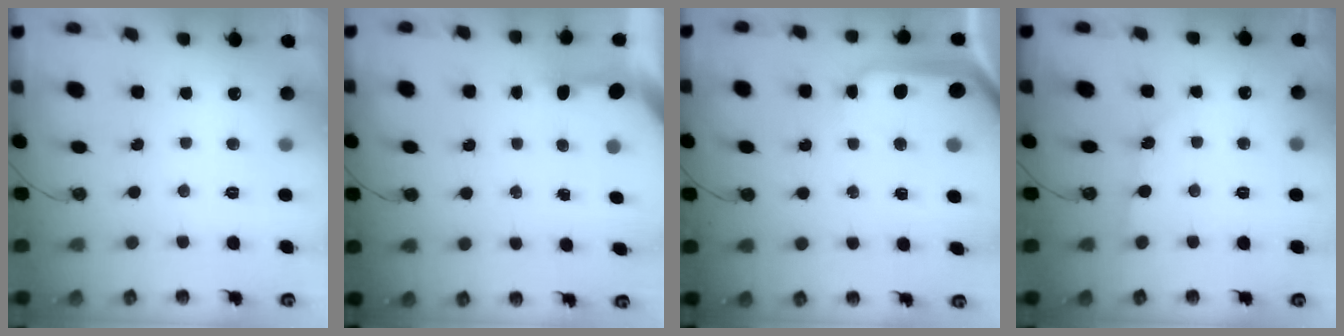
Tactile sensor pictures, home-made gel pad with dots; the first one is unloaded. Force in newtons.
{"total": 3.1, "press": 3.1, "slide": 0.3}
{"total": 9.1, "press": 9.1, "slide": 0.8}
{"total": 1.8, "press": 1.8, "slide": 0.3}